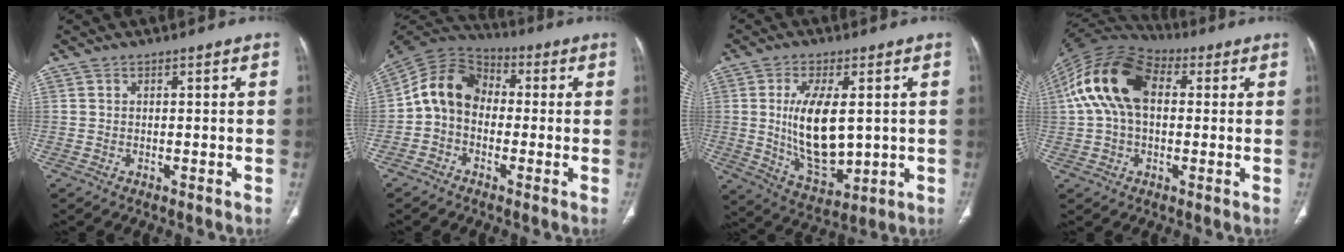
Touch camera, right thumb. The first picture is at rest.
{"total": 10.7, "force": [-0.8, 8.4, 6.7], "torque": [-0.108, 0.038, -0.033]}
{"total": 13.9, "force": [1.1, 6.8, 12.1], "torque": [-0.205, -0.020, 0.038]}
{"total": 16.6, "force": [2.9, 10.4, 12.6], "torque": [-0.240, 0.039, 0.045]}